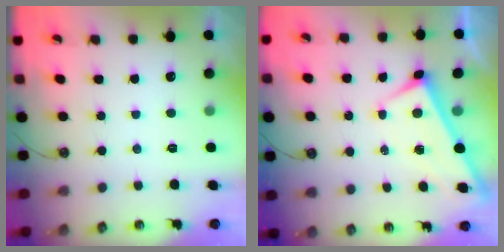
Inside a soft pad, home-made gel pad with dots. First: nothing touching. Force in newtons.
{"total": 1.8, "press": 1.8, "slide": 0.1}